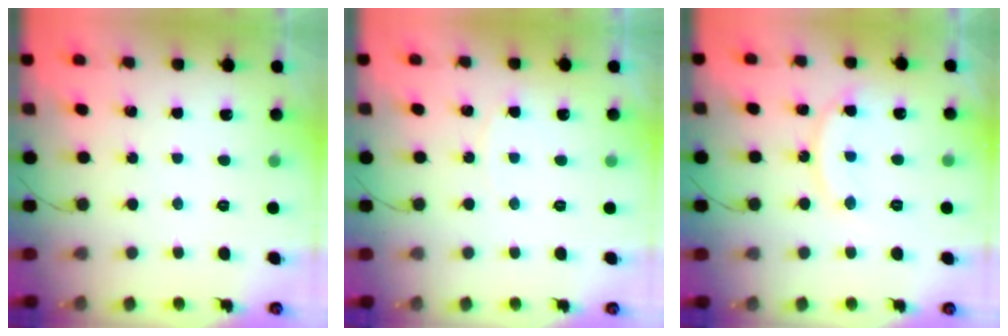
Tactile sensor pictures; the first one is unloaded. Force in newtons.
{"total": 2.7, "press": 2.7, "slide": 0.3}
{"total": 11.6, "press": 11.5, "slide": 0.8}